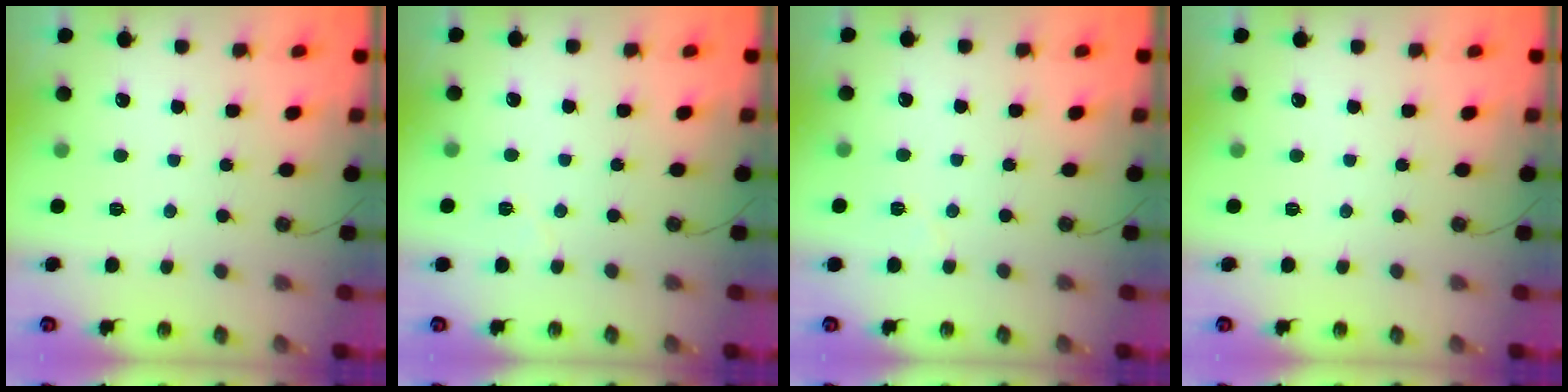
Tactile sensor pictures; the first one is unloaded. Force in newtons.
{"total": 4.1, "press": 3.6, "slide": 2.0}
{"total": 4.1, "press": 3.6, "slide": 2.0}
{"total": 0.0}